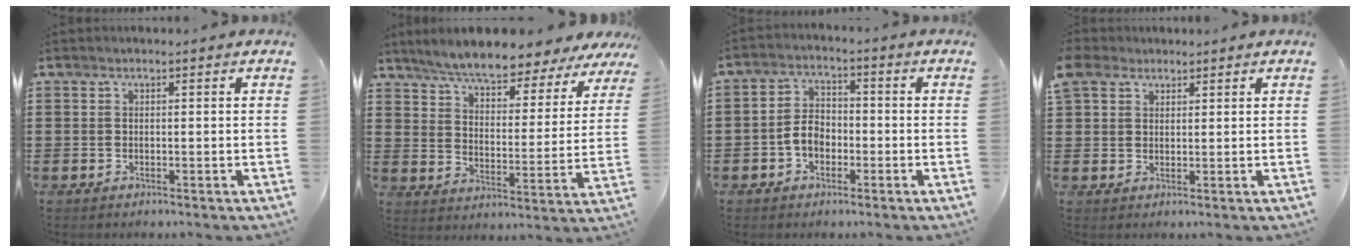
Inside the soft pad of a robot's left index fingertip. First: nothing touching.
{"total": 6.6, "force": [6.3, 0.1, 1.9], "torque": [-0.069, -0.041, 0.107]}
{"total": 4.4, "force": [-1.6, 3.0, 2.8], "torque": [-0.068, 0.006, -0.035]}
{"total": 3.8, "force": [2.5, 2.7, 0.8], "torque": [-0.032, 0.014, 0.048]}